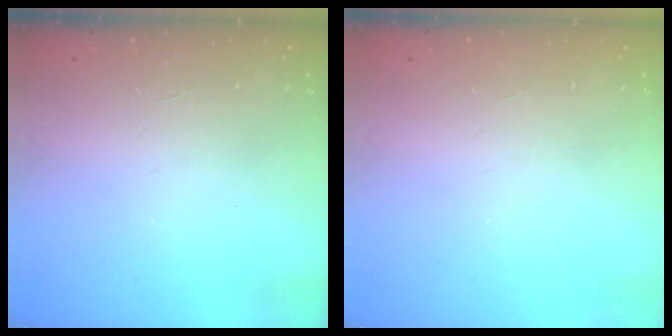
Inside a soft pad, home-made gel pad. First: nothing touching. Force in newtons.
{"total": 0.0}